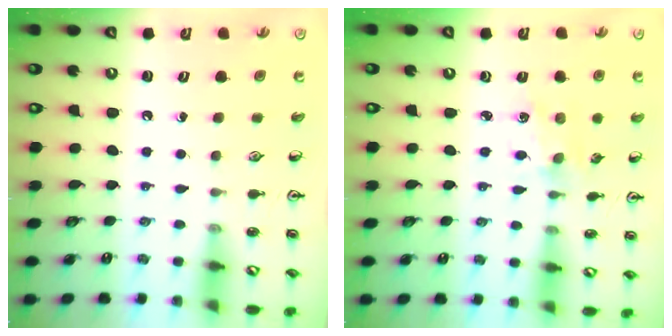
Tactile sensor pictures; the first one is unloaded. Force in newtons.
{"total": 1.7, "press": 1.7, "slide": 0.3}